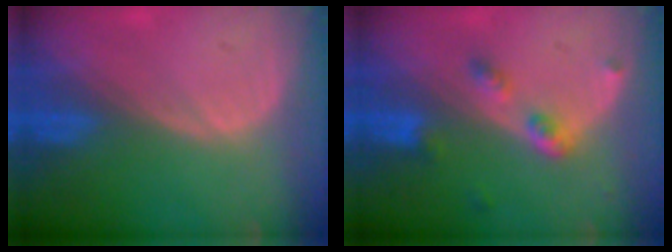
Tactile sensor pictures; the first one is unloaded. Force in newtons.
{"total": 4.3, "press": 3.9, "slide": 1.8}